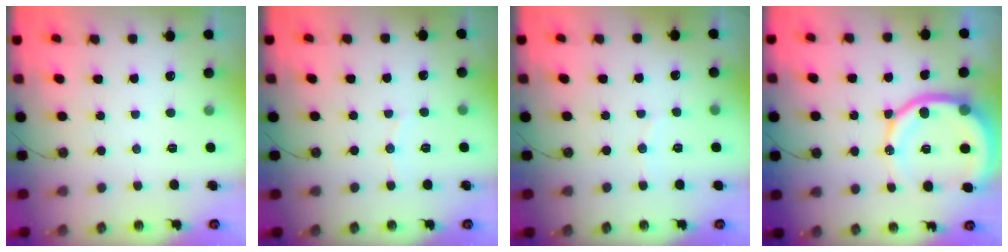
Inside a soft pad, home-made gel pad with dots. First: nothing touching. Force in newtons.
{"total": 4.5, "press": 4.5, "slide": 0.5}
{"total": 3.8, "press": 3.5, "slide": 1.4}
{"total": 15.4, "press": 15.2, "slide": 2.1}